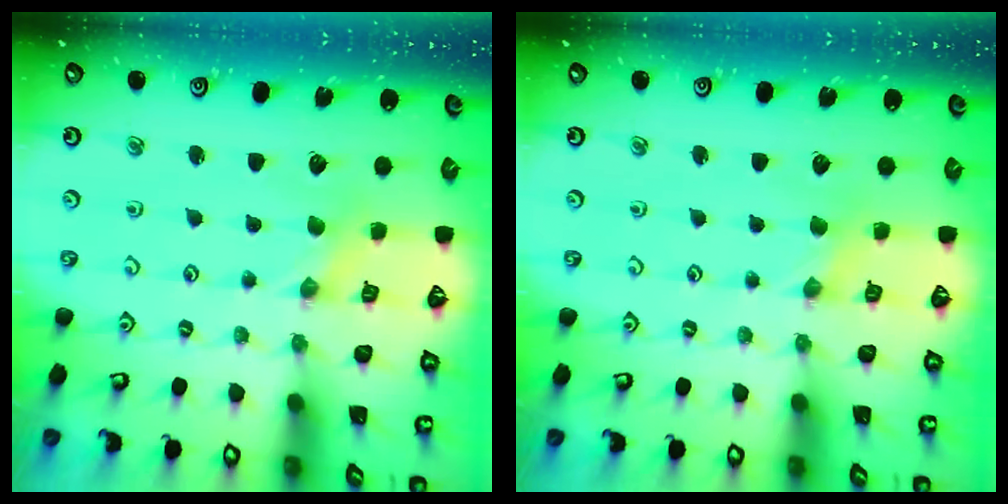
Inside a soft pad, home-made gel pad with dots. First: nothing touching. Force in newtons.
{"total": 1.9, "press": 1.9, "slide": 0.3}